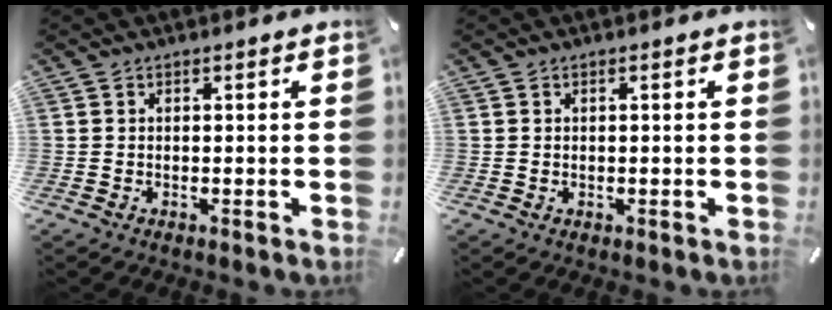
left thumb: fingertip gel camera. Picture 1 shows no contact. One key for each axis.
{"total": 0.6, "fx": 0.2, "fy": 0.3, "fz": 0.5, "tx": -0.009, "ty": 0.001, "tz": 0.003}